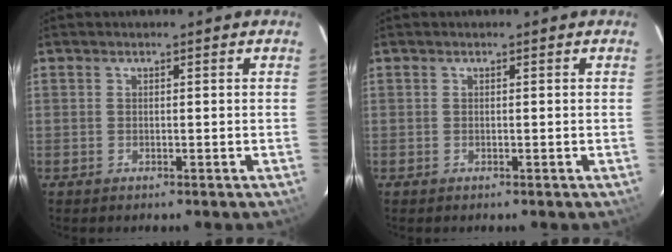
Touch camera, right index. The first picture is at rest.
{"total": 0.0}